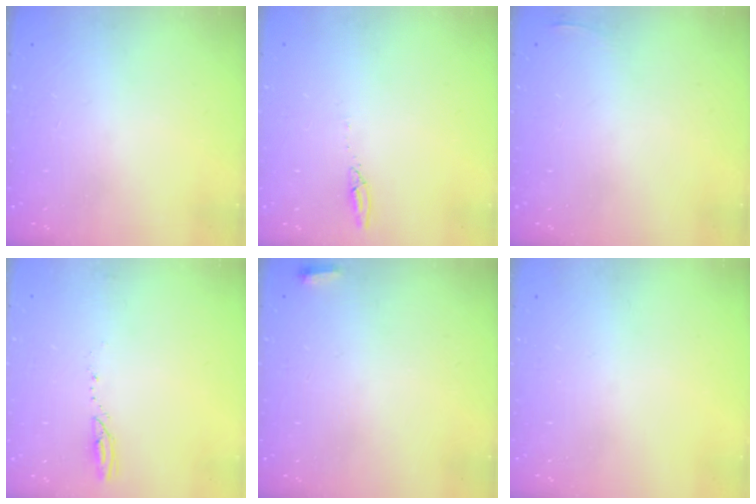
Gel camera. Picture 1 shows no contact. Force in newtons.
{"total": 2.7, "press": 2.7, "slide": 0.2}
{"total": 3.3, "press": 2.7, "slide": 1.8}
{"total": 2.6, "press": 2.6, "slide": 0.3}
{"total": 2.7, "press": 2.6, "slide": 0.9}
{"total": 0.0}